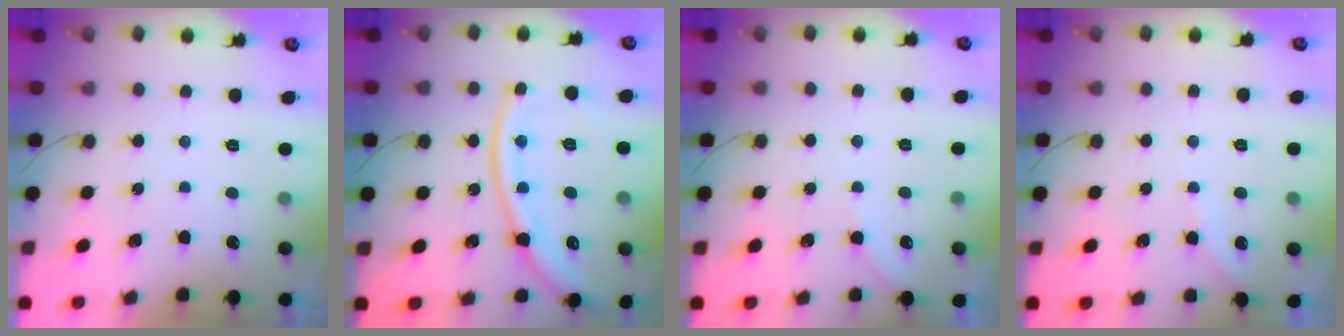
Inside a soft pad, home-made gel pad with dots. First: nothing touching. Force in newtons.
{"total": 16.3, "press": 16.3, "slide": 1.1}
{"total": 2.4, "press": 2.3, "slide": 0.4}
{"total": 3.1, "press": 3.0, "slide": 0.5}